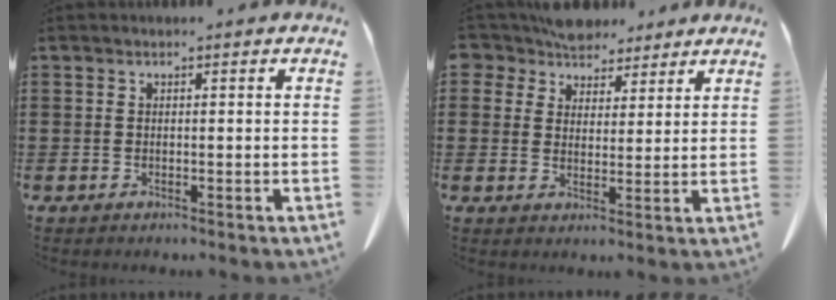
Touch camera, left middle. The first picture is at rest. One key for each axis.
{"total": 6.2, "fx": 5.5, "fy": 2.8, "fz": 0.8, "tx": -0.044, "ty": -0.012, "tz": 0.104}